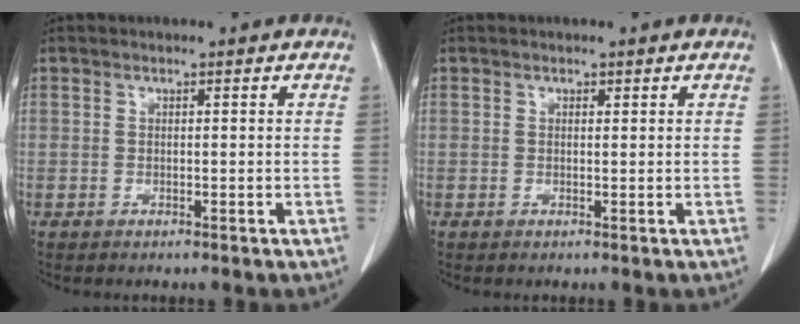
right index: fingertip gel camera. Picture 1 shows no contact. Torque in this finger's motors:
{"motor_torque": [0.04, 0.00, 0.01, 0.01]}